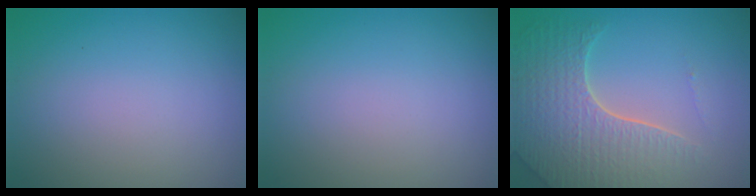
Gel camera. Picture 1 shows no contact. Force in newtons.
{"total": 0.0}
{"total": 6.8, "press": 5.2, "slide": 4.4}